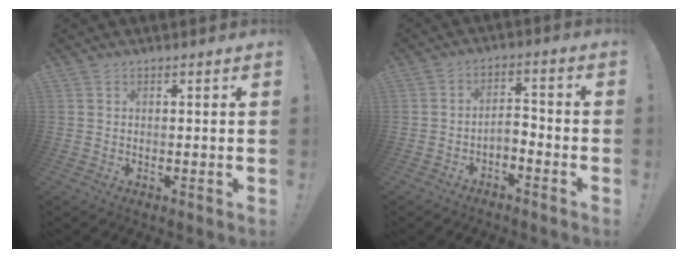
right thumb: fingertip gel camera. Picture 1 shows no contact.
{"total": 4.4, "force": [-3.1, 1.8, 2.5], "torque": [-0.047, 0.005, -0.058]}